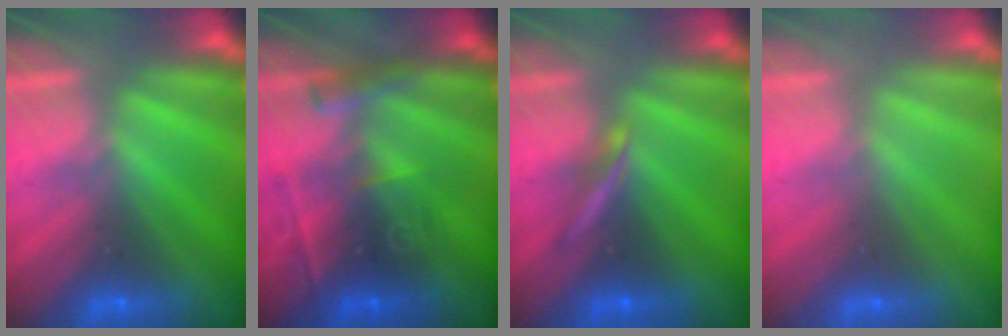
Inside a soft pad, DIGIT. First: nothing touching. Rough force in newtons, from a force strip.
{"total": 2.9}
{"total": 2.2}
{"total": 3.4}